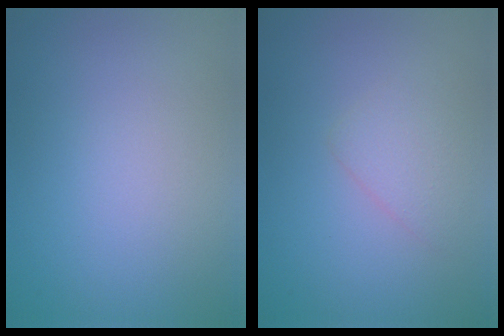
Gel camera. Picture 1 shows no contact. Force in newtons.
{"total": 1.7, "press": 1.7, "slide": 0.0}